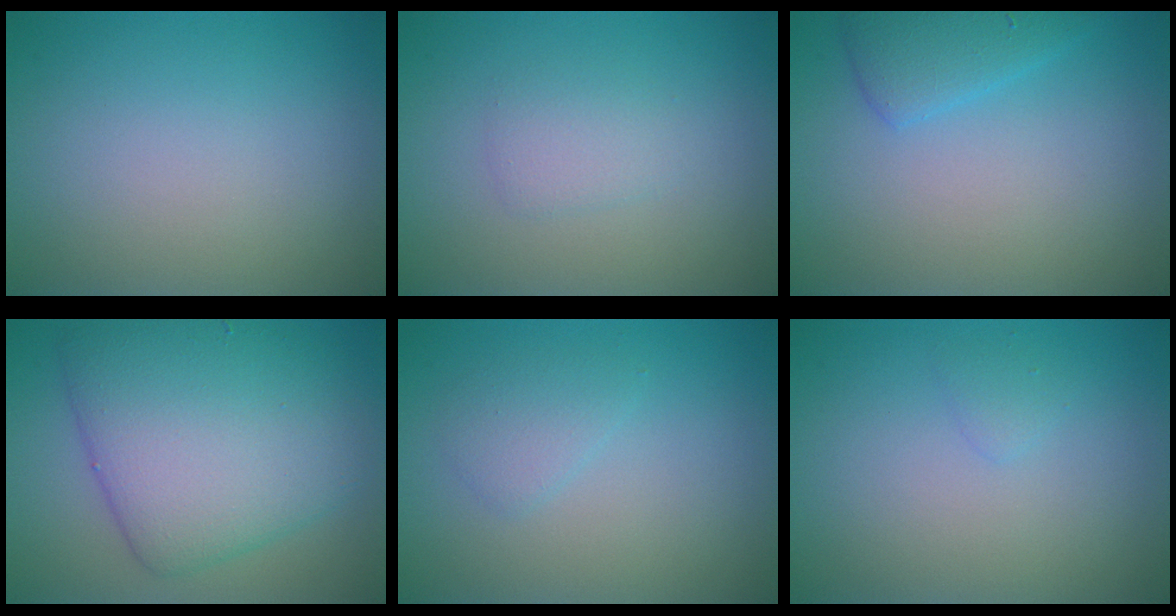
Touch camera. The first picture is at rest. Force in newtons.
{"total": 1.5, "press": 1.5, "slide": 0.1}
{"total": 2.5, "press": 2.5, "slide": 0.2}
{"total": 9.2, "press": 9.2, "slide": 0.3}
{"total": 1.5, "press": 1.5, "slide": 0.2}
{"total": 0.7, "press": 0.7, "slide": 0.1}